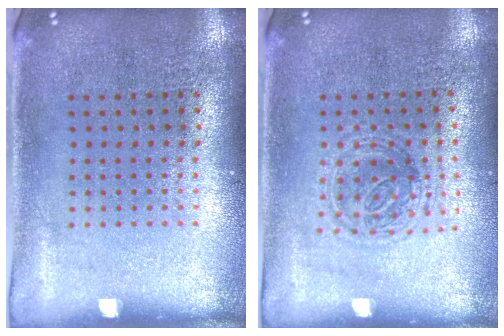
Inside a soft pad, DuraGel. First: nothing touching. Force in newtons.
{"total": 1.2, "press": 1.1, "slide": 0.5}